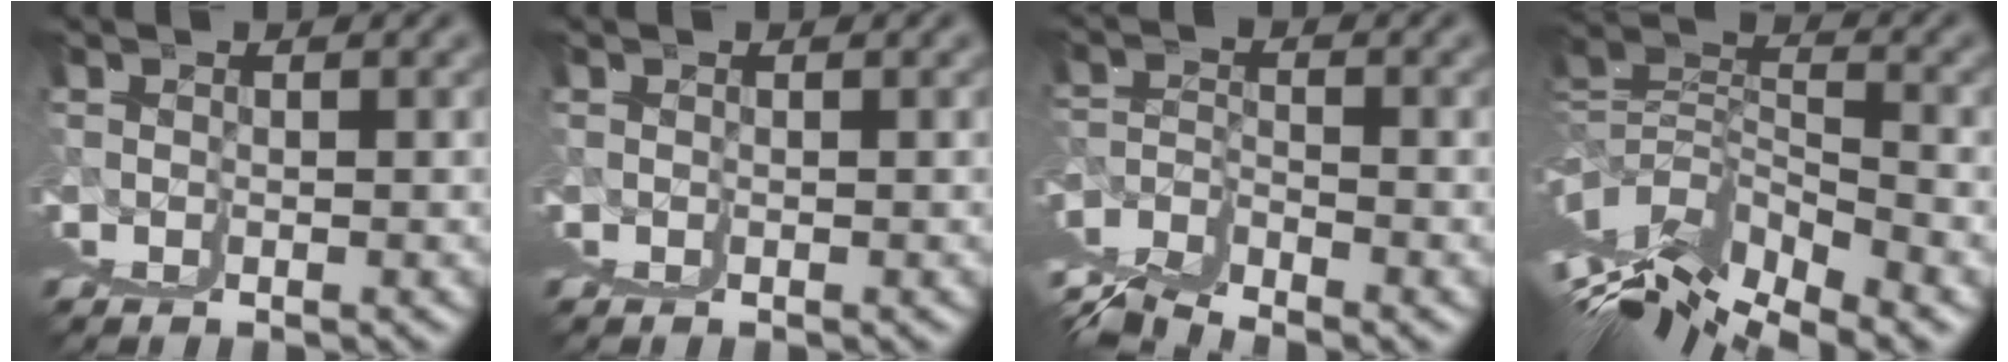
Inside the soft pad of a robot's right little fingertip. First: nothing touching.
{"total": 0.0}
{"total": 3.7, "force": [1.2, -2.9, 1.9], "torque": [-0.015, 0.012, 0.027]}
{"total": 8.0, "force": [1.7, 0.7, 7.7], "torque": [-0.094, 0.026, 0.030]}